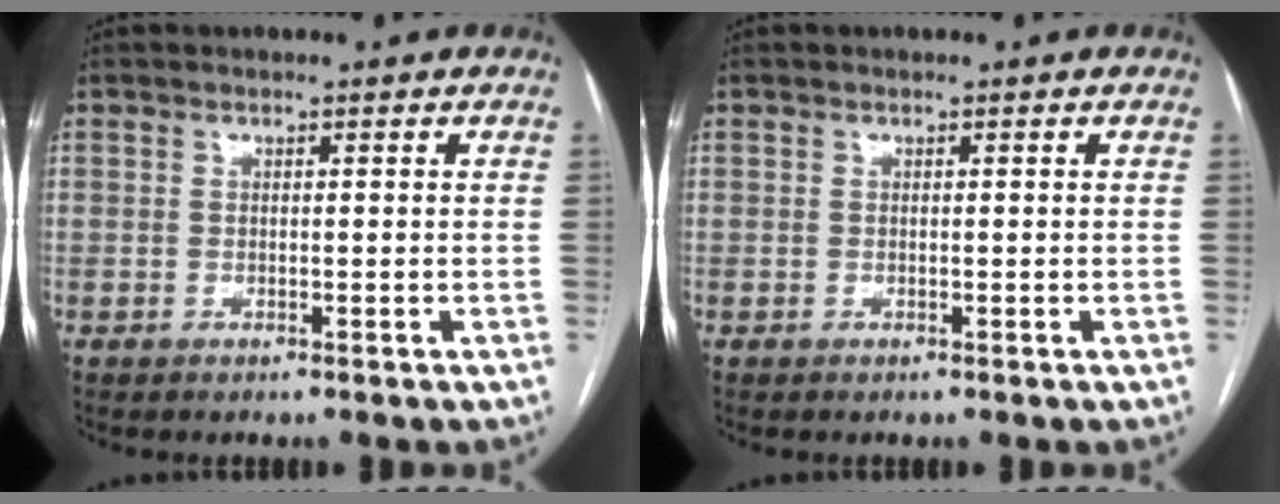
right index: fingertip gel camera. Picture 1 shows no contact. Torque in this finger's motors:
{"motor_torque": [0.03, 0.19, 0.01, 0.00]}